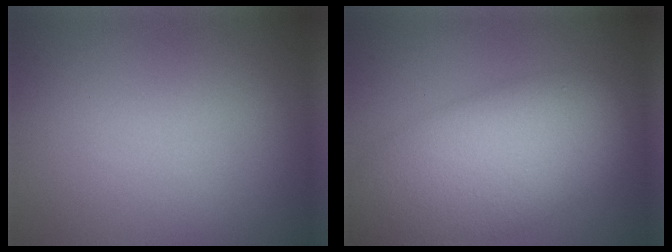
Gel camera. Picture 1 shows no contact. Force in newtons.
{"total": 9.5, "press": 9.5, "slide": 0.6}